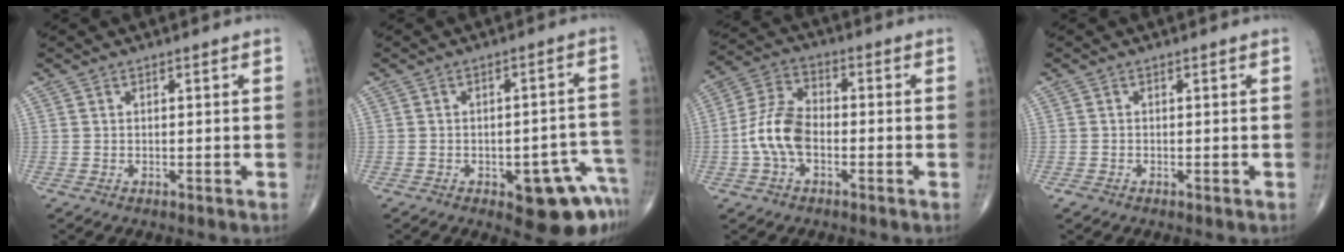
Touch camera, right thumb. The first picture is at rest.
{"total": 11.2, "force": [-5.4, 4.6, 8.7], "torque": [-0.066, 0.042, -0.057]}
{"total": 9.4, "force": [-2.1, 5.5, 7.3], "torque": [-0.151, 0.030, -0.049]}
{"total": 0.7, "force": [-0.5, 0.4, 0.4], "torque": [-0.006, 0.000, -0.009]}